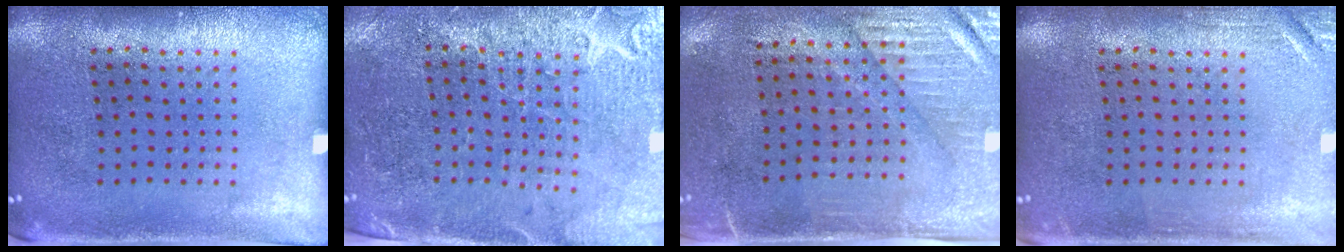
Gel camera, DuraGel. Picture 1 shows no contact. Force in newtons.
{"total": 3.3, "press": 3.1, "slide": 1.1}
{"total": 3.0, "press": 2.5, "slide": 1.6}
{"total": 1.7, "press": 1.7, "slide": 0.2}